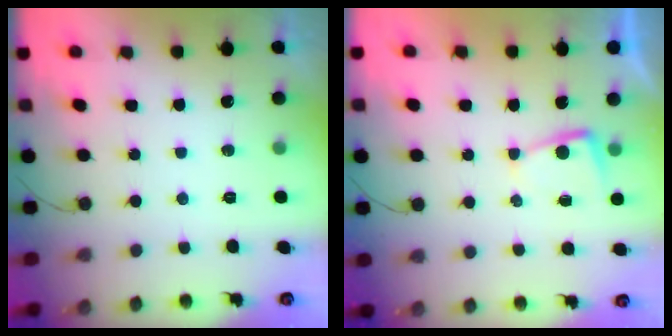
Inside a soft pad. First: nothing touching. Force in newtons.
{"total": 2.4, "press": 2.3, "slide": 0.4}